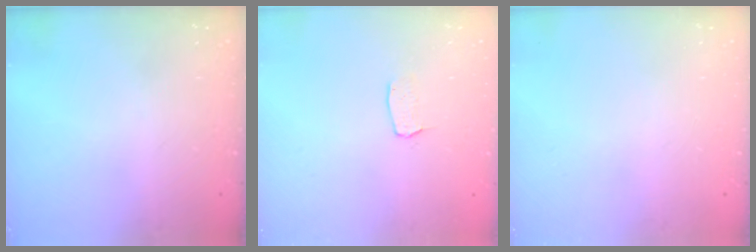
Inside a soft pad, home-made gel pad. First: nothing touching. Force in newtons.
{"total": 2.9, "press": 2.9, "slide": 0.2}
{"total": 0.0}